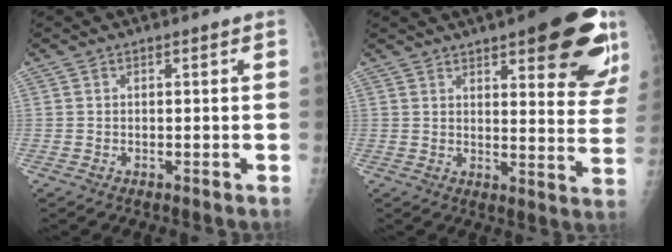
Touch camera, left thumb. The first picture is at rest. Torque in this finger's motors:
{"motor_torque": [1.49, 1.39, 0.78, -0.96, 0.13]}